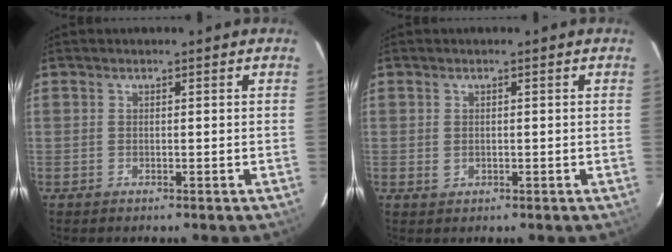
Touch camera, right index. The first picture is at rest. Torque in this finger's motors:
{"motor_torque": [0.28, 0.09, -0.07, 0.02]}